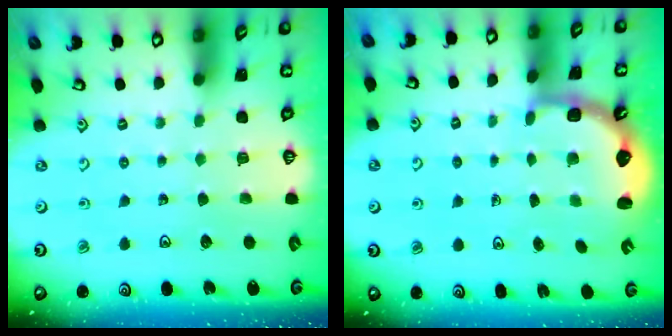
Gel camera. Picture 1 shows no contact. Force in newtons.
{"total": 2.5, "press": 2.1, "slide": 1.4}